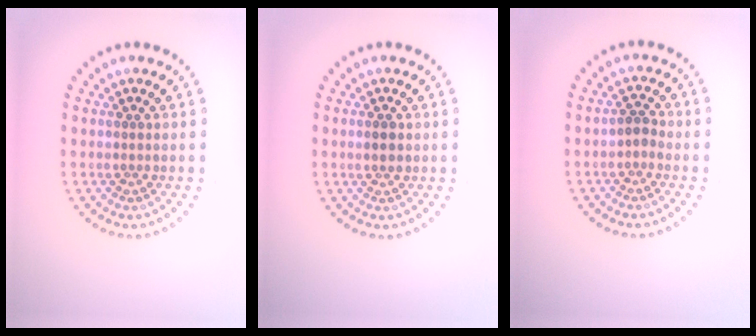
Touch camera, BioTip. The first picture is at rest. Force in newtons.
{"total": 1.3, "press": 1.3, "slide": 0.1}
{"total": 1.0, "press": 0.9, "slide": 0.6}